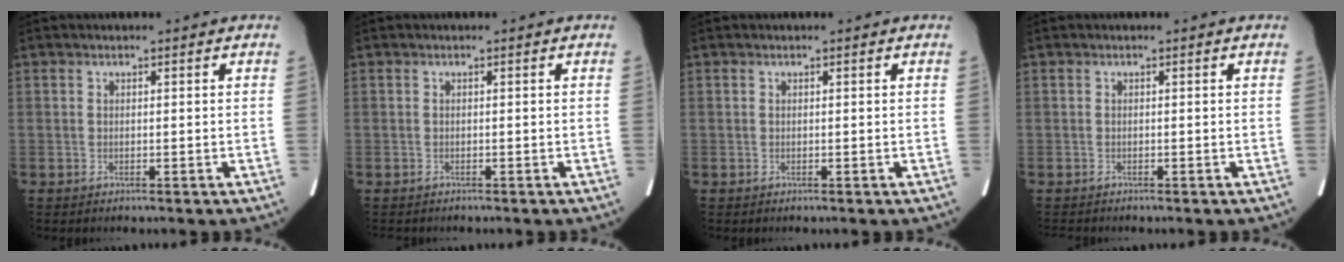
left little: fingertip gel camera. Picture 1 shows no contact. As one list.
[{"total": 1.2, "force": [-1.0, 0.4, 0.4], "torque": [-0.011, -0.002, -0.011]}, {"total": 0.0}, {"total": 0.7, "force": [-0.7, 0.0, 0.1], "torque": [-0.007, -0.004, -0.012]}]